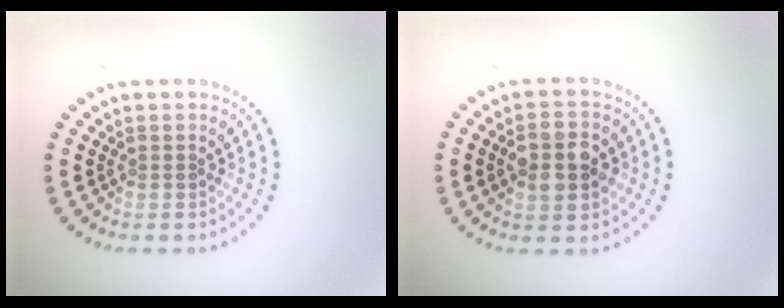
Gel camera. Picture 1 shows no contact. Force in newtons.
{"total": 4.5, "press": 4.5, "slide": 0.1}